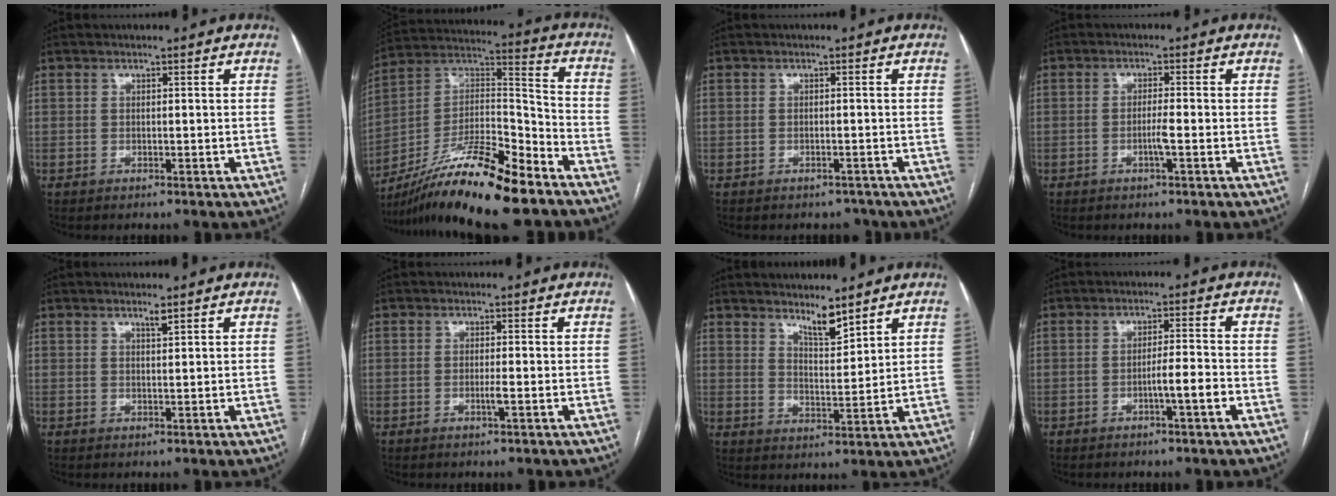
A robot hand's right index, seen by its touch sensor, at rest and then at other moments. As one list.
[{"total": 19.9, "force": [-14.6, 2.6, 13.3], "torque": [-0.248, -0.003, -0.258]}, {"total": 2.0, "force": [-1.8, 1.0, -0.1], "torque": [0.001, 0.001, -0.022]}, {"total": 2.2, "force": [-0.8, -0.2, 2.1], "torque": [-0.039, -0.001, -0.015]}, {"total": 1.2, "force": [0.9, 0.0, 0.8], "torque": [-0.016, -0.003, 0.017]}, {"total": 1.4, "force": [-0.5, -0.2, 1.3], "torque": [-0.028, -0.003, -0.009]}, {"total": 4.9, "force": [4.1, 0.7, 2.4], "torque": [-0.046, -0.013, 0.076]}, {"total": 4.0, "force": [-1.7, -0.1, 3.6], "torque": [-0.053, 0.001, -0.029]}]